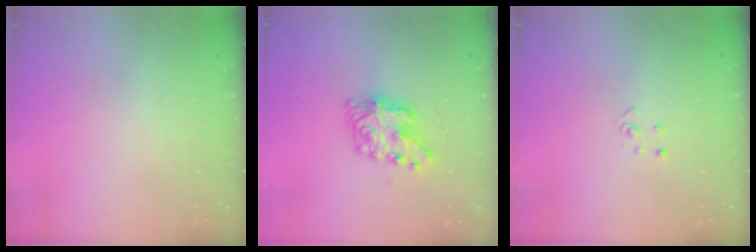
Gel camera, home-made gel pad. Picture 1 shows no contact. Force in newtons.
{"total": 8.5, "press": 8.4, "slide": 0.4}
{"total": 3.2, "press": 3.2, "slide": 0.2}